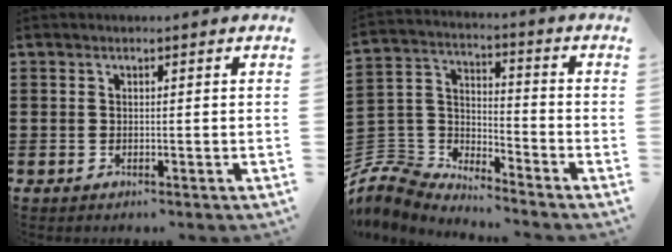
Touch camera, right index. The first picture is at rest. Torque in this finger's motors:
{"motor_torque": [-0.10, -1.35, 0.06, -0.01]}